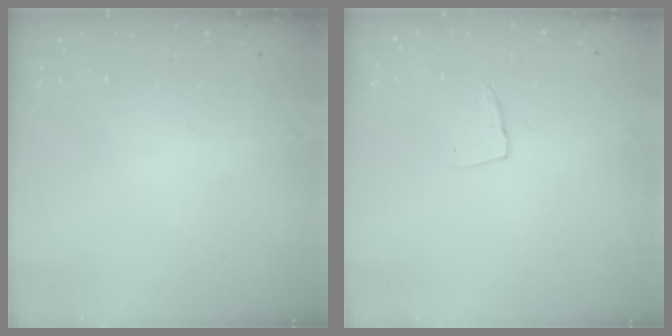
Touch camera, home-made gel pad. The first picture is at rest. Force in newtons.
{"total": 5.6, "press": 5.5, "slide": 0.5}